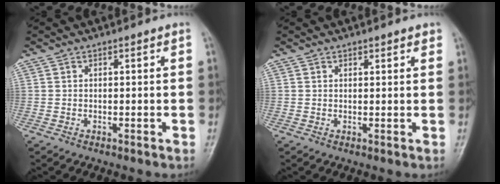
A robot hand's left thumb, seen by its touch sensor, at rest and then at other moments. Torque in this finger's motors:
{"motor_torque": [-0.71, 0.00, -0.20, 0.02, -0.02]}